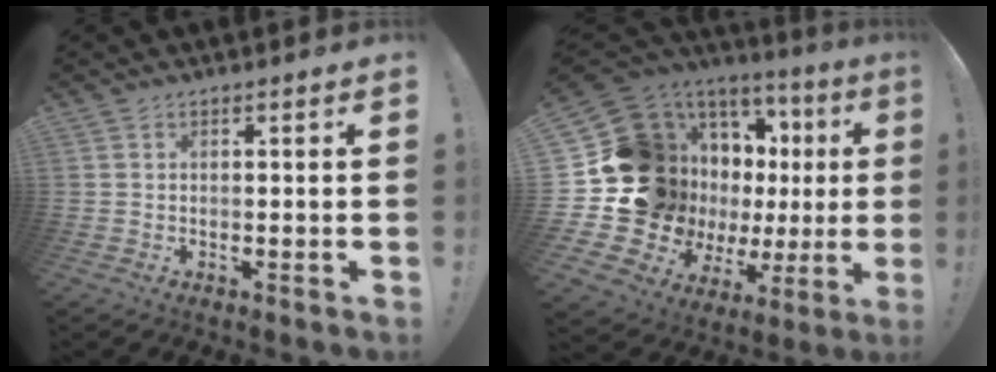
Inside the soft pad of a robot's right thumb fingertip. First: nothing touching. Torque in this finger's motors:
{"motor_torque": [2.57, 2.44, 0.07, -0.06, 0.18]}